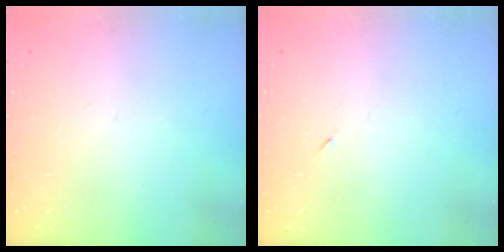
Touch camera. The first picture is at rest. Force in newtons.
{"total": 2.6, "press": 2.3, "slide": 1.2}